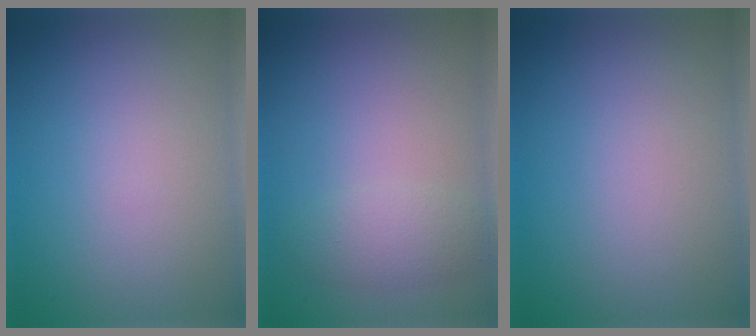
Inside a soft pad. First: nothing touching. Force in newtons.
{"total": 2.1, "press": 2.1, "slide": 0.1}
{"total": 0.0}